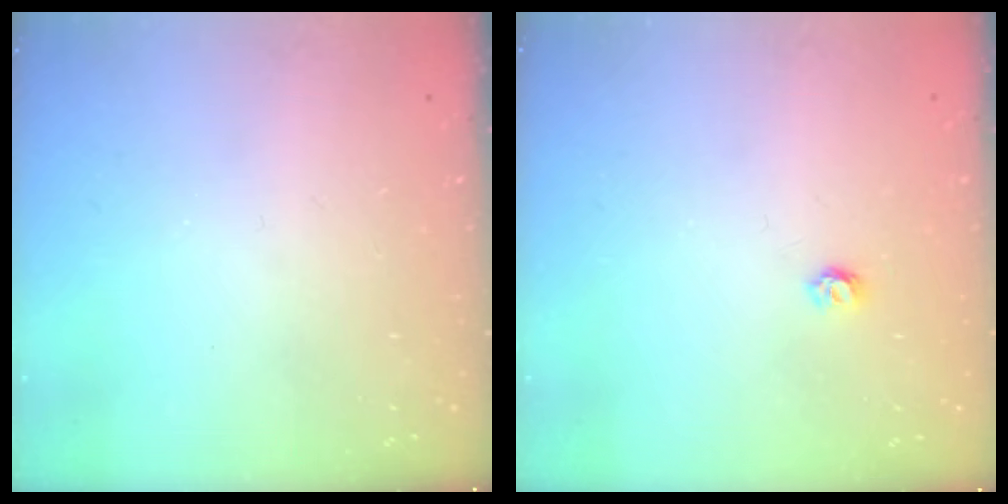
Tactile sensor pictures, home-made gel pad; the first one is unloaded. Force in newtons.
{"total": 3.5, "press": 3.5, "slide": 0.3}